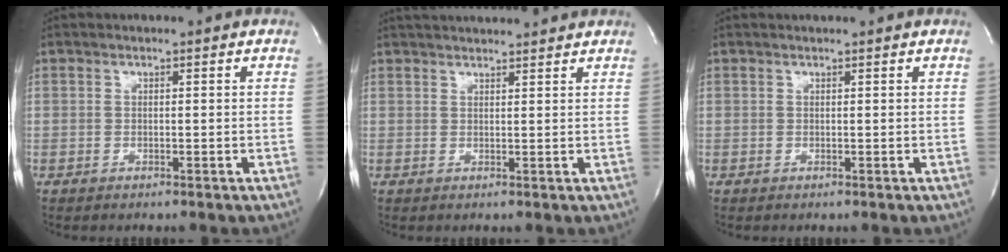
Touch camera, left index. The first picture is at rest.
{"total": 9.4, "force": [8.9, 0.6, 2.7], "torque": [-0.044, 0.028, 0.118]}
{"total": 1.7, "force": [1.7, -0.1, 0.5], "torque": [-0.009, 0.011, 0.022]}